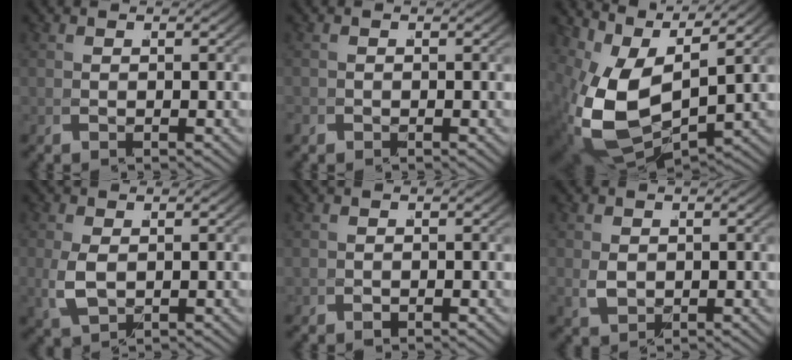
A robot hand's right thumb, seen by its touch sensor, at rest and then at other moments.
{"total": 0.5, "force": [-0.4, 0.3, -0.1], "torque": [0.000, -0.004, -0.007]}
{"total": 12.2, "force": [0.2, 7.9, 9.3], "torque": [-0.238, -0.063, 0.038]}
{"total": 3.3, "force": [0.3, 2.1, 2.5], "torque": [-0.074, -0.012, 0.023]}
{"total": 0.5, "force": [-0.1, 0.4, 0.3], "torque": [-0.012, -0.006, 0.004]}
{"total": 2.4, "force": [0.4, 1.8, 1.5], "torque": [-0.045, -0.014, 0.025]}